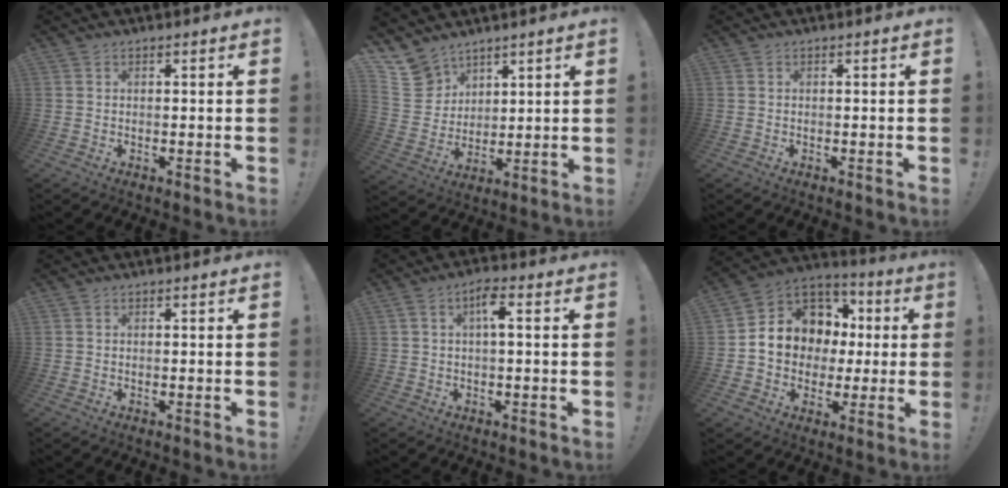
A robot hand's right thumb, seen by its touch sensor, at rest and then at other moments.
{"total": 9.2, "force": [7.2, 5.6, 1.0], "torque": [-0.024, -0.060, 0.144]}
{"total": 0.0}
{"total": 0.0}
{"total": 4.6, "force": [1.1, 1.2, 4.3], "torque": [-0.078, 0.005, 0.012]}
{"total": 12.3, "force": [1.0, 10.9, 5.5], "torque": [-0.074, -0.004, 0.034]}